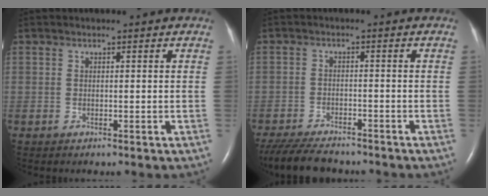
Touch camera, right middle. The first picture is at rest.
{"total": 10.2, "force": [-8.9, 2.3, 4.4], "torque": [-0.078, -0.019, -0.142]}